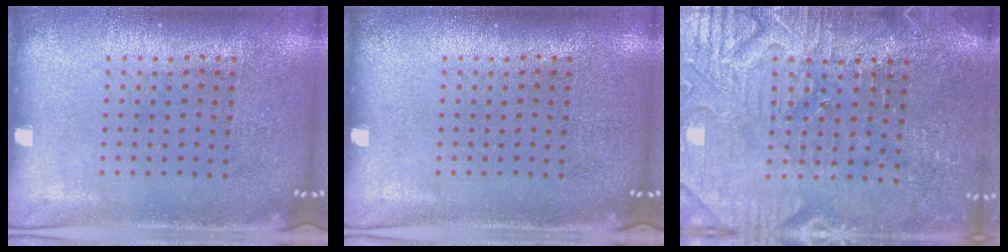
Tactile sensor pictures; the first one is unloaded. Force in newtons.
{"total": 0.0}
{"total": 4.0, "press": 3.8, "slide": 1.4}